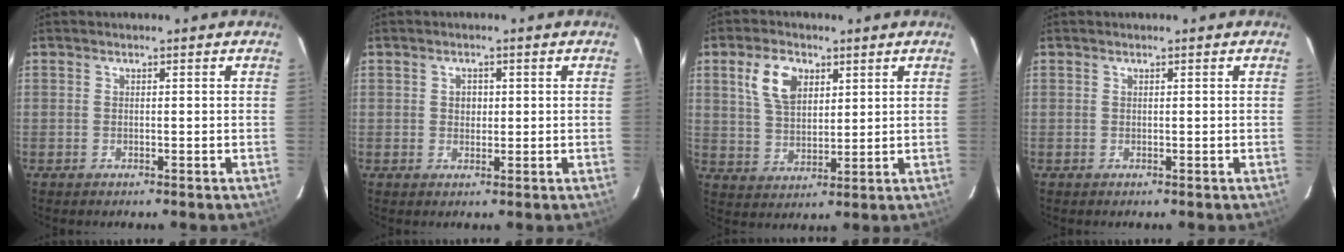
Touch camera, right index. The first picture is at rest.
{"total": 1.9, "force": [0.2, 1.7, 0.8], "torque": [-0.011, 0.006, 0.003]}
{"total": 8.5, "force": [3.9, 5.1, 5.7], "torque": [-0.112, 0.015, 0.076]}
{"total": 0.0}